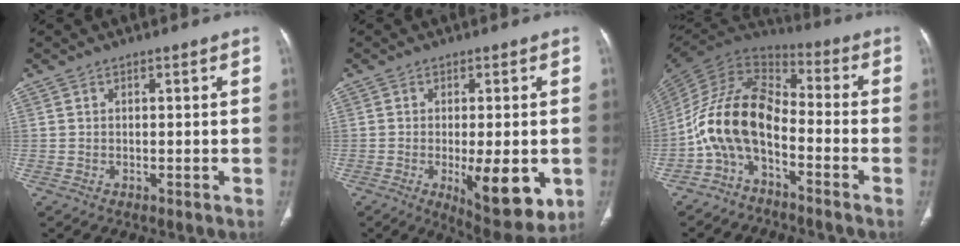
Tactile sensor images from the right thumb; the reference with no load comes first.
{"total": 12.3, "force": [-3.1, 4.2, 11.1], "torque": [-0.145, -0.023, -0.035]}
{"total": 13.0, "force": [-5.0, 6.9, 9.8], "torque": [-0.185, 0.075, -0.108]}